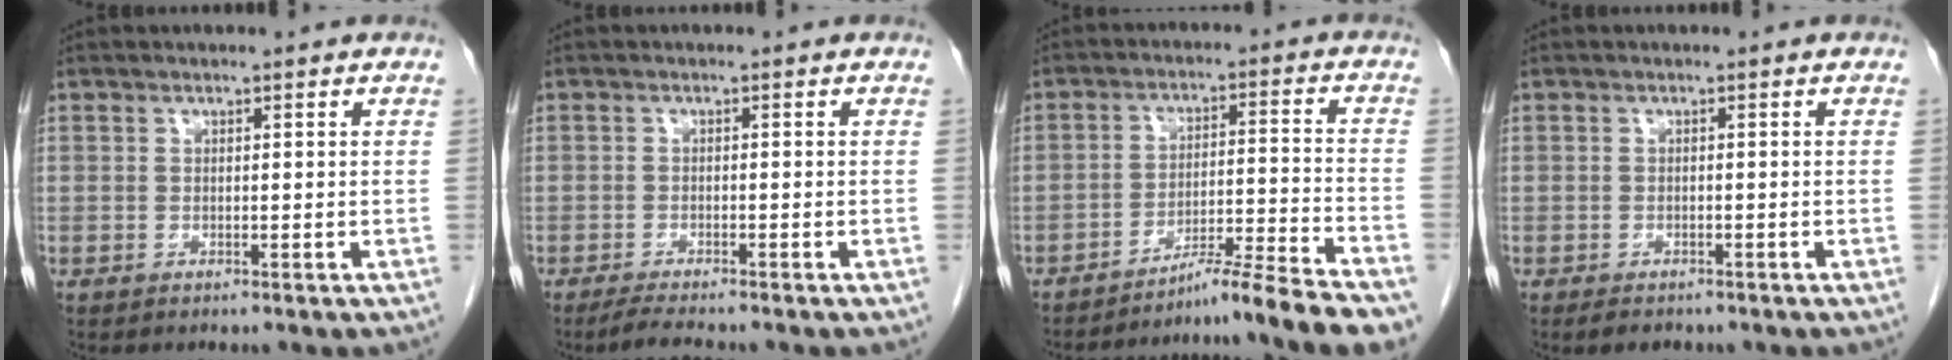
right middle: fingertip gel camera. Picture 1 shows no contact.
{"total": 3.1, "force": [-2.8, -0.1, 1.5], "torque": [-0.034, -0.012, -0.049]}
{"total": 12.2, "force": [-10.7, -2.6, 5.2], "torque": [-0.055, 0.008, -0.168]}
{"total": 2.3, "force": [-1.8, 1.1, 1.0], "torque": [-0.017, -0.003, -0.022]}